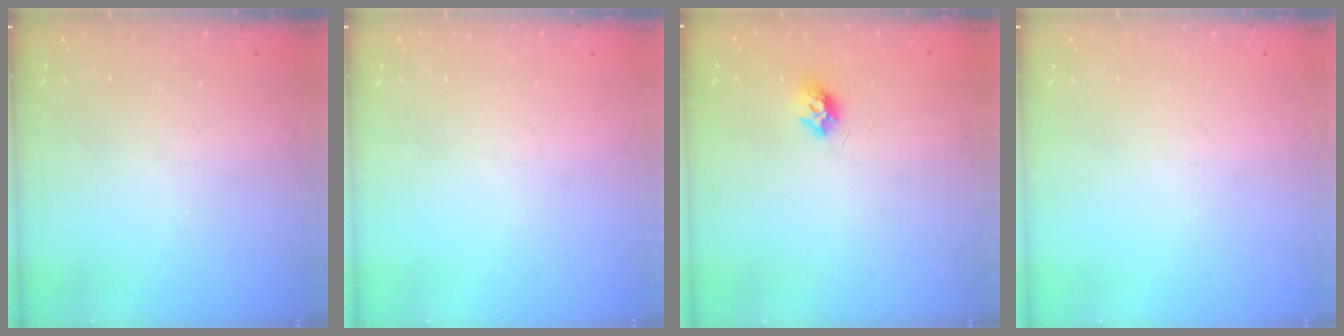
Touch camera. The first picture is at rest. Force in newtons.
{"total": 0.0}
{"total": 7.4, "press": 7.4, "slide": 0.2}
{"total": 0.0}